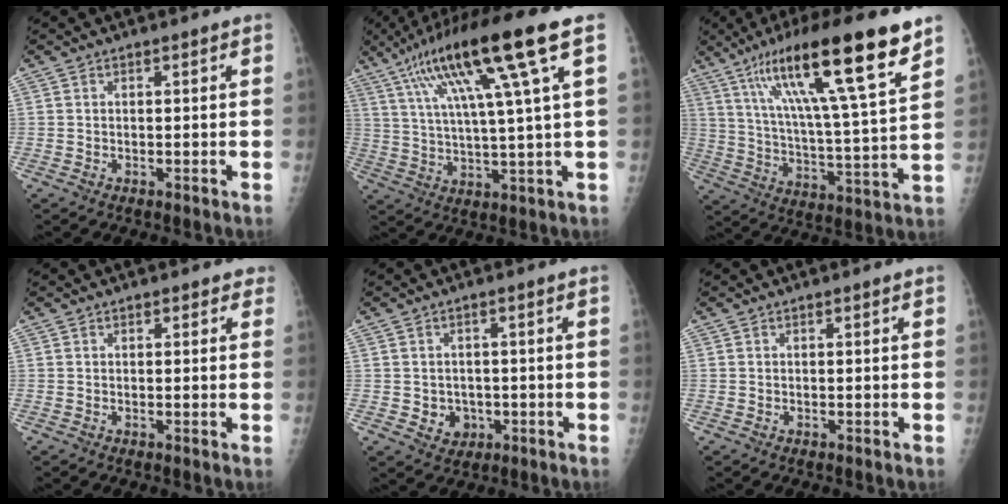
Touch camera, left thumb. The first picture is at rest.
{"total": 18.1, "force": [7.9, 0.9, 16.2], "torque": [-0.290, 0.002, 0.133]}
{"total": 23.0, "force": [13.4, 3.1, 18.4], "torque": [-0.297, -0.034, 0.227]}
{"total": 1.3, "force": [0.9, 0.9, 0.3], "torque": [0.016, -0.003, 0.004]}
{"total": 4.0, "force": [-0.8, 3.6, 1.6], "torque": [-0.004, 0.004, -0.002]}
{"total": 0.0}